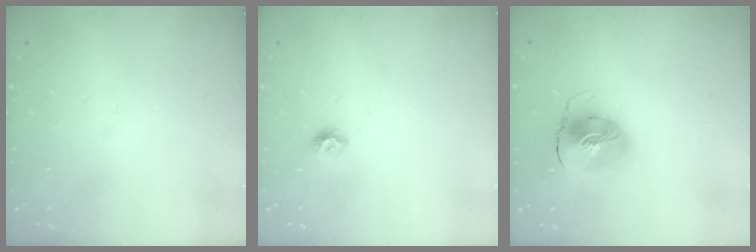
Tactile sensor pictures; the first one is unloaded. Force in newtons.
{"total": 6.0, "press": 5.9, "slide": 0.7}
{"total": 9.3, "press": 9.2, "slide": 1.3}